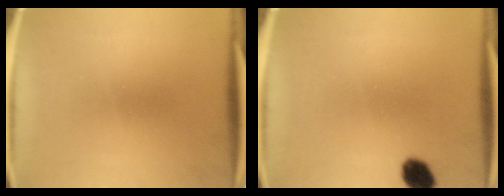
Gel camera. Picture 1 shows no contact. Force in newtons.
{"total": 5.0}